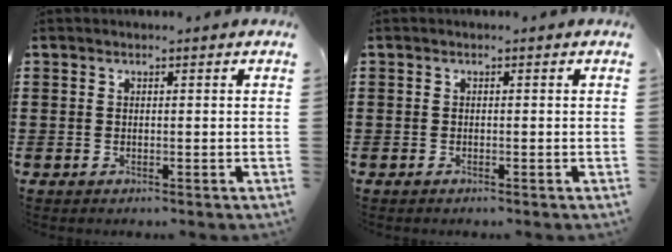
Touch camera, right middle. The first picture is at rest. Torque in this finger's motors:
{"motor_torque": [-0.40, 0.00, 0.06, 0.09]}